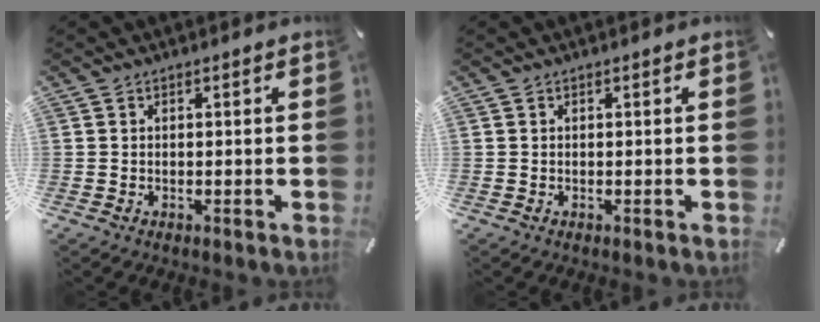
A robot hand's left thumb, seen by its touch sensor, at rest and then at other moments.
{"total": 0.0}